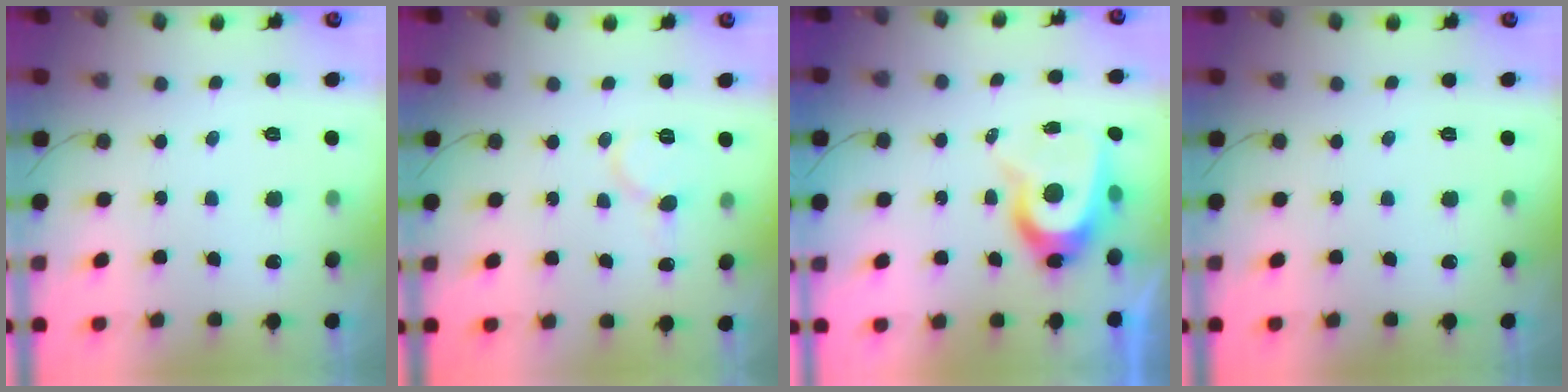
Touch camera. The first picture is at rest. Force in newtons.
{"total": 5.8, "press": 5.8, "slide": 0.2}
{"total": 8.1, "press": 8.0, "slide": 0.4}
{"total": 0.0}